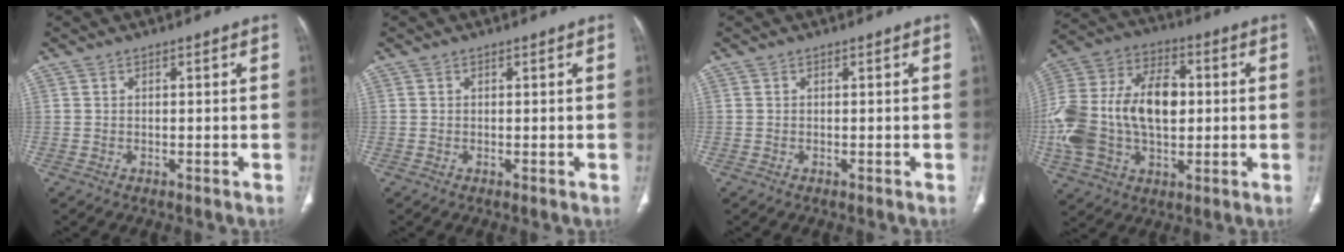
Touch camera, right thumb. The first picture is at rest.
{"total": 0.0}
{"total": 0.0}
{"total": 23.5, "force": [-0.1, 14.8, 18.3], "torque": [-0.374, 0.020, 0.001]}